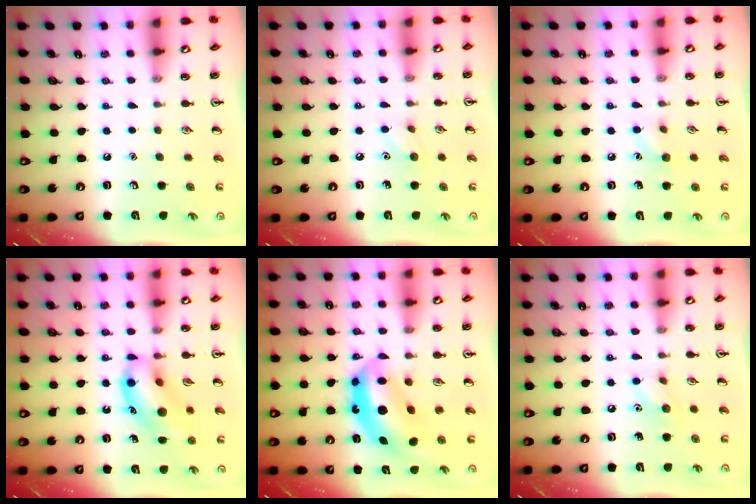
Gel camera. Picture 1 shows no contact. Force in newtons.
{"total": 5.8, "press": 5.6, "slide": 1.7}
{"total": 6.1, "press": 5.8, "slide": 1.8}
{"total": 13.7, "press": 13.6, "slide": 1.8}
{"total": 10.9, "press": 10.4, "slide": 3.2}
{"total": 5.8, "press": 5.7, "slide": 1.1}